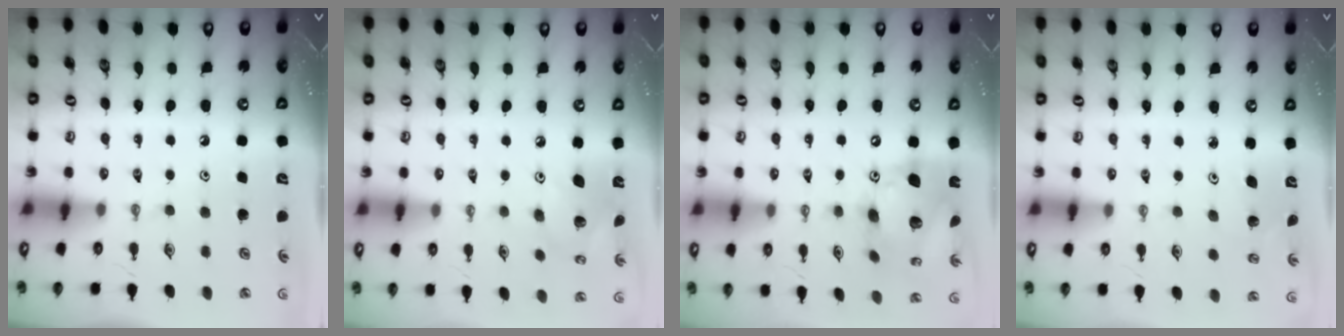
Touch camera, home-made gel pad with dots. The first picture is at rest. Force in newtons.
{"total": 9.7, "press": 9.7, "slide": 0.4}
{"total": 18.1, "press": 18.0, "slide": 1.8}
{"total": 1.4, "press": 1.4, "slide": 0.1}